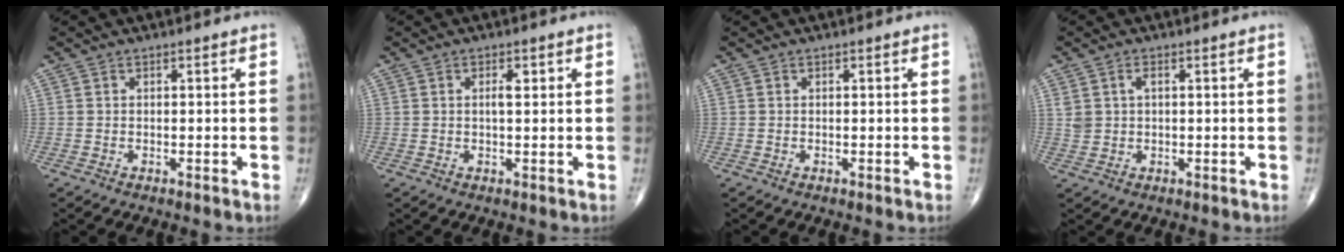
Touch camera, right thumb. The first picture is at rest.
{"total": 2.1, "force": [0.6, 0.7, 1.9], "torque": [-0.030, -0.001, 0.010]}
{"total": 0.0}
{"total": 2.8, "force": [0.9, 1.7, 2.0], "torque": [-0.042, 0.001, 0.021]}